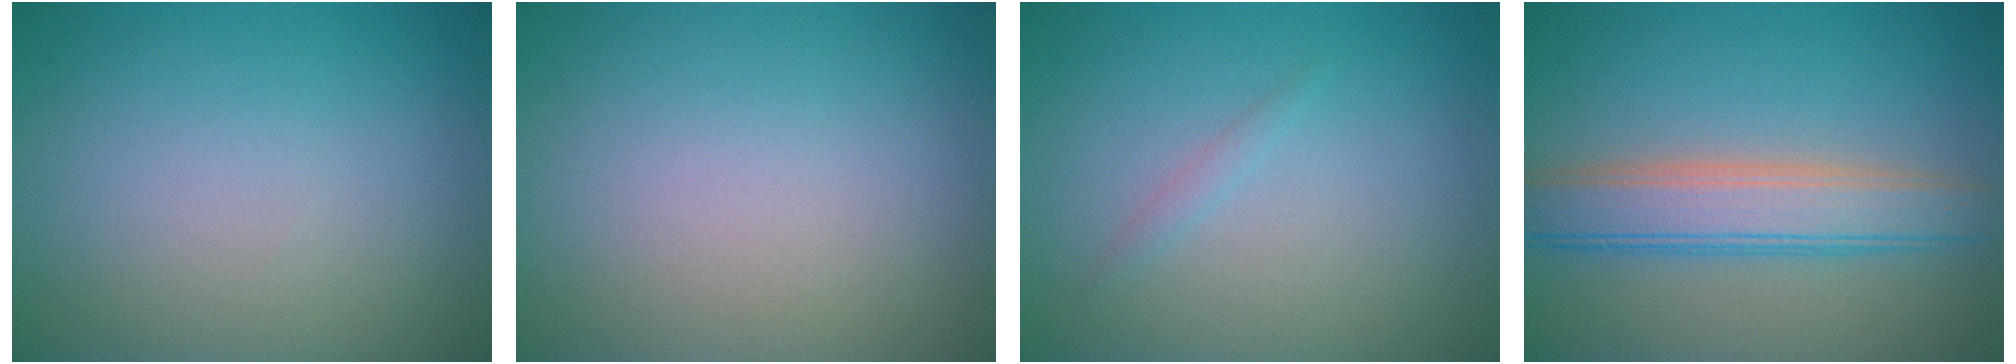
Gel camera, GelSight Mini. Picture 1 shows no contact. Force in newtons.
{"total": 0.0}
{"total": 0.6, "press": 0.6, "slide": 0.0}
{"total": 5.4, "press": 5.4, "slide": 0.3}